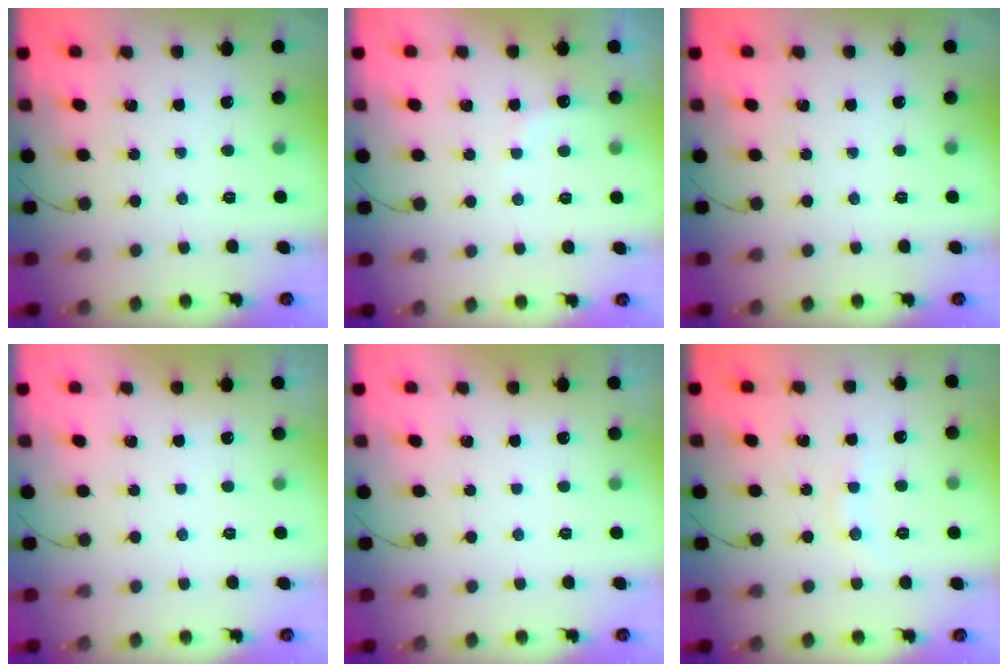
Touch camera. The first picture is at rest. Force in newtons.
{"total": 5.3, "press": 5.2, "slide": 1.0}
{"total": 0.0}
{"total": 2.9, "press": 2.9, "slide": 0.1}
{"total": 2.9, "press": 2.9, "slide": 0.1}
{"total": 4.6, "press": 4.4, "slide": 1.3}